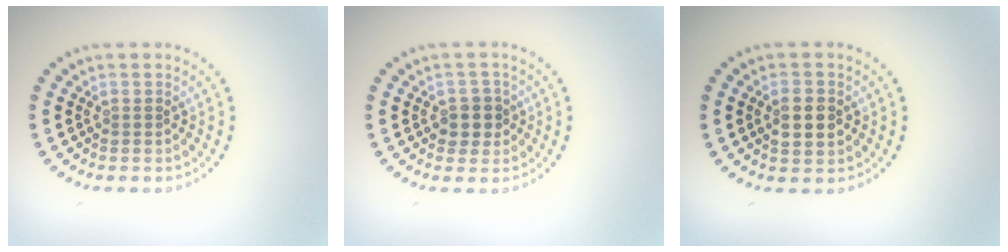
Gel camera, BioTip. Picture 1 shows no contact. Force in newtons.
{"total": 2.2, "press": 2.0, "slide": 0.9}
{"total": 2.3, "press": 2.3, "slide": 0.1}